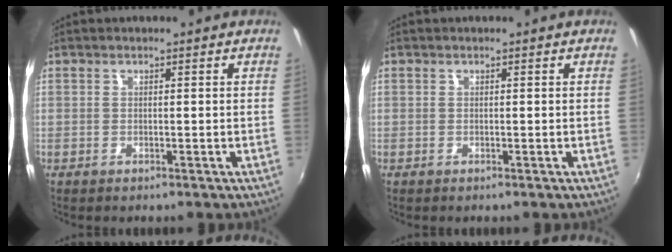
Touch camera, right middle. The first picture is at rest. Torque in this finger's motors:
{"motor_torque": [0.00, 0.00, -0.02, -0.01]}